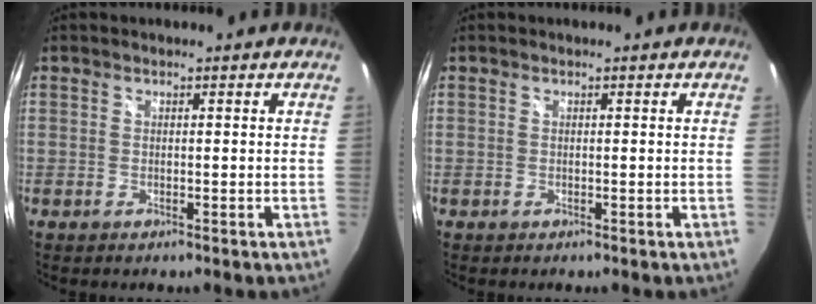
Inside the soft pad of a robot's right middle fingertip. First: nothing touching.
{"total": 0.0}